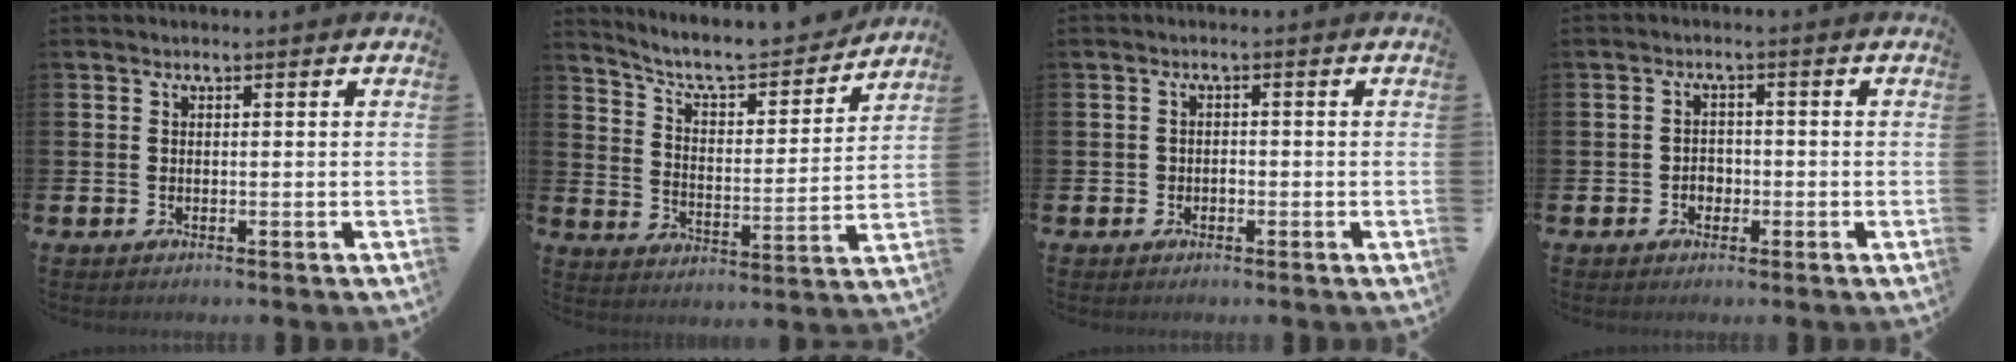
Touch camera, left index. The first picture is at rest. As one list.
[{"total": 7.8, "force": [7.1, 1.7, 2.7], "torque": [-0.081, -0.054, 0.118]}, {"total": 1.2, "force": [-0.4, 1.1, 0.4], "torque": [0.001, -0.002, -0.012]}, {"total": 1.9, "force": [-0.7, 1.6, 0.7], "torque": [-0.012, 0.002, -0.016]}]